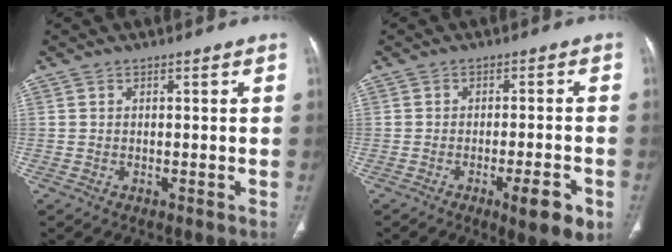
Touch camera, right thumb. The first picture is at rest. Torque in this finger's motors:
{"motor_torque": [0.76, 0.98, -0.14, 0.00, 0.25]}